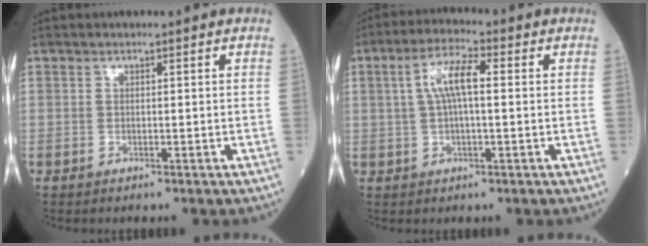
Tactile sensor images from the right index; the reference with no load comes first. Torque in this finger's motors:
{"motor_torque": [0.66, 0.24, 0.17, 0.07]}